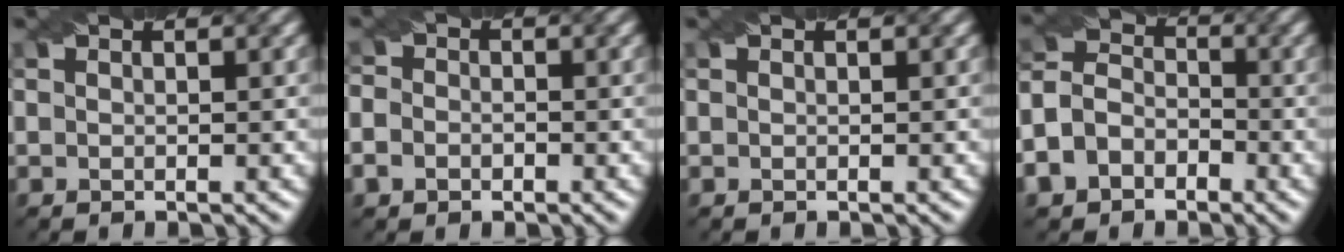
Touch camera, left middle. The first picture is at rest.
{"total": 2.6, "force": [-0.8, 2.2, 1.1], "torque": [-0.008, 0.004, -0.023]}
{"total": 0.0}
{"total": 6.1, "force": [-3.0, 4.6, 2.6], "torque": [-0.041, 0.000, -0.063]}